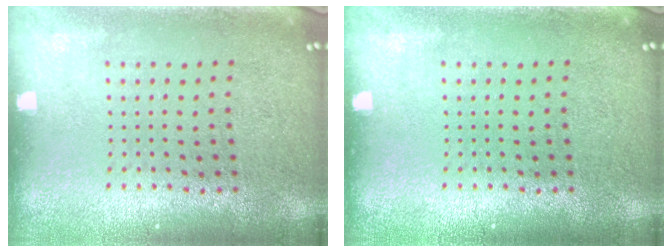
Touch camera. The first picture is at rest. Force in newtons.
{"total": 0.0}